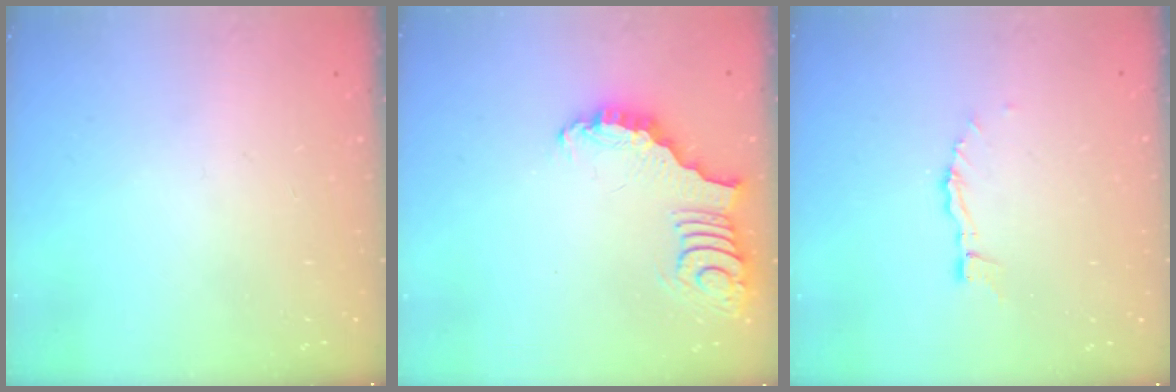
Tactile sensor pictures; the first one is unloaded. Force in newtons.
{"total": 3.4, "press": 3.4, "slide": 0.6}
{"total": 3.8, "press": 3.8, "slide": 0.3}